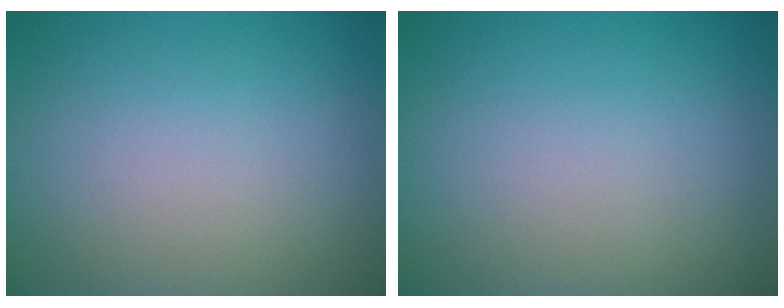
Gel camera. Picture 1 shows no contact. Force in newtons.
{"total": 0.0}